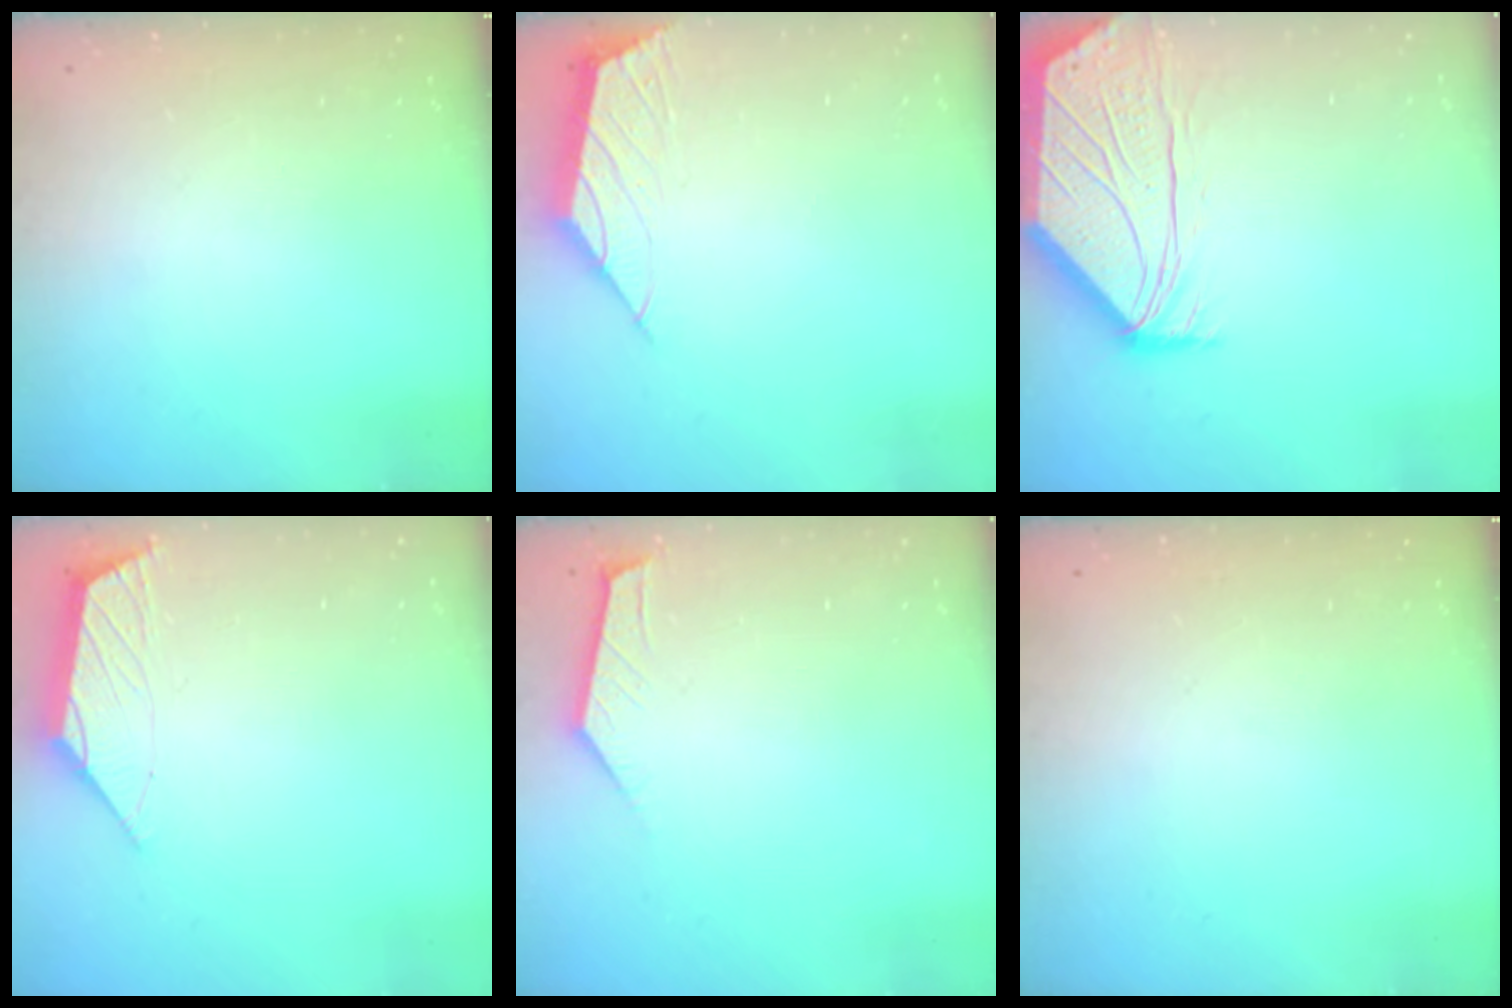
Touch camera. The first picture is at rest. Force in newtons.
{"total": 2.1, "press": 2.0, "slide": 0.5}
{"total": 5.2, "press": 5.2, "slide": 0.4}
{"total": 2.8, "press": 2.7, "slide": 0.6}
{"total": 2.6, "press": 2.6, "slide": 0.4}
{"total": 0.0}